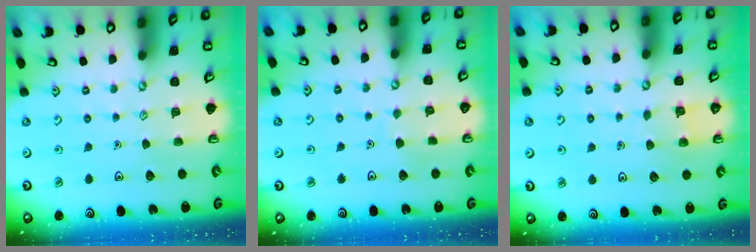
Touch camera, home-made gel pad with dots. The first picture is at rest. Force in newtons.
{"total": 2.6, "press": 2.6, "slide": 0.1}
{"total": 4.8, "press": 4.8, "slide": 0.2}